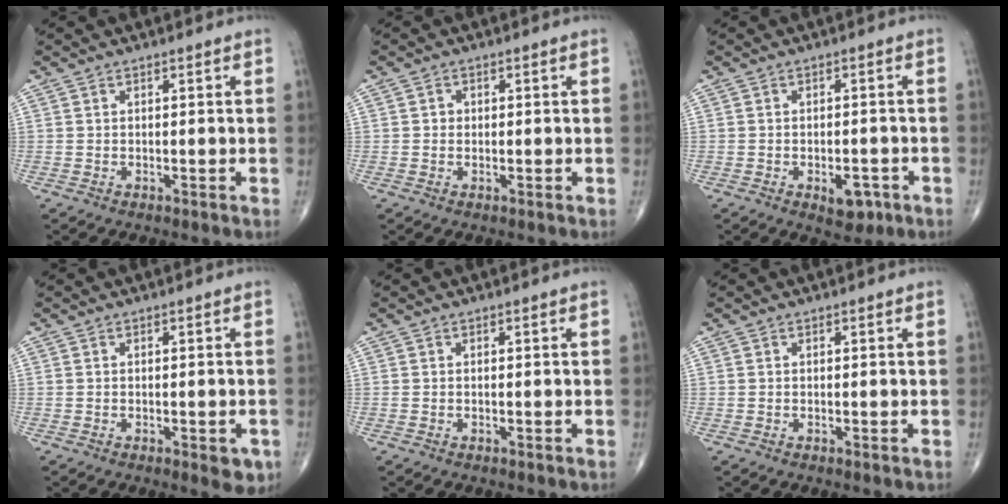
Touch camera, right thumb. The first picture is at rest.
{"total": 1.2, "force": [0.0, 1.1, 0.4], "torque": [-0.001, 0.003, -0.001]}
{"total": 4.7, "force": [-2.1, 2.5, 3.4], "torque": [-0.031, 0.007, -0.022]}
{"total": 3.4, "force": [-1.3, 1.4, 2.8], "torque": [-0.019, -0.003, -0.012]}
{"total": 0.0}
{"total": 0.0}